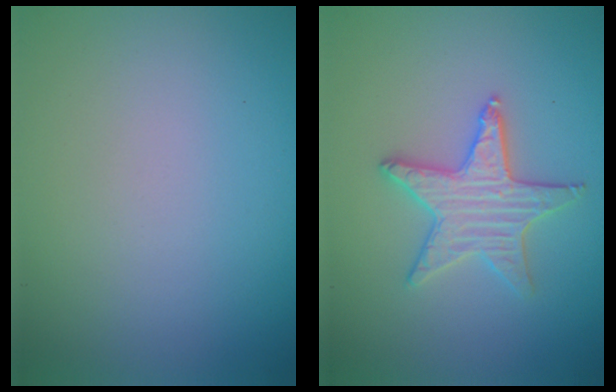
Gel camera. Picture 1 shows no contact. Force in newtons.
{"total": 3.3, "press": 3.2, "slide": 0.2}